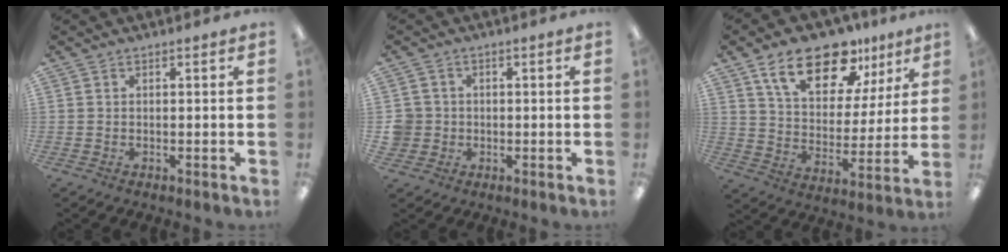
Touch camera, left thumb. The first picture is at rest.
{"total": 4.3, "force": [-0.3, 4.3, 0.3], "torque": [-0.012, 0.005, -0.005]}
{"total": 17.7, "force": [12.1, 8.7, 9.6], "torque": [-0.163, -0.059, 0.211]}